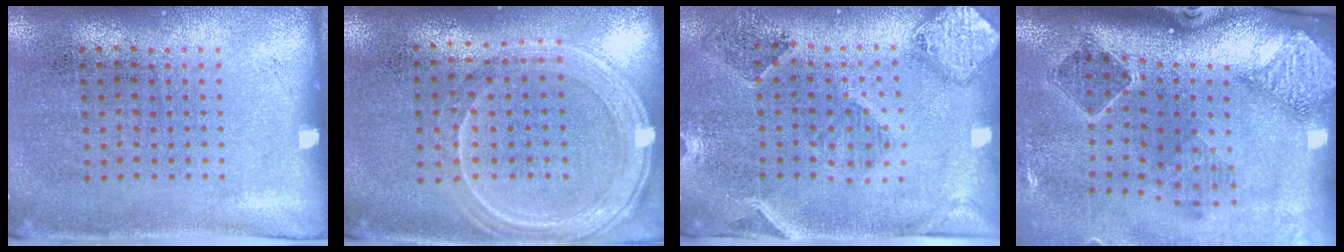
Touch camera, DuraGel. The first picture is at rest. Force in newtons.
{"total": 1.2, "press": 1.2, "slide": 0.2}
{"total": 1.5, "press": 1.5, "slide": 0.3}
{"total": 2.3, "press": 1.7, "slide": 1.5}